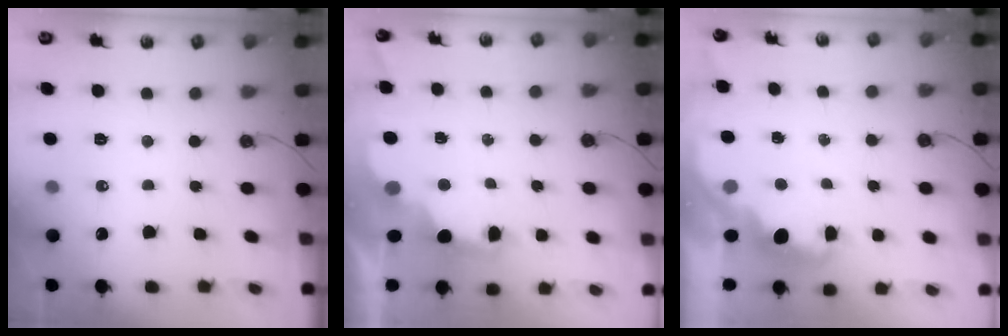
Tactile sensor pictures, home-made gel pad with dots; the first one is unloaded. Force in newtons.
{"total": 2.8, "press": 2.7, "slide": 0.9}
{"total": 2.0, "press": 1.9, "slide": 0.6}